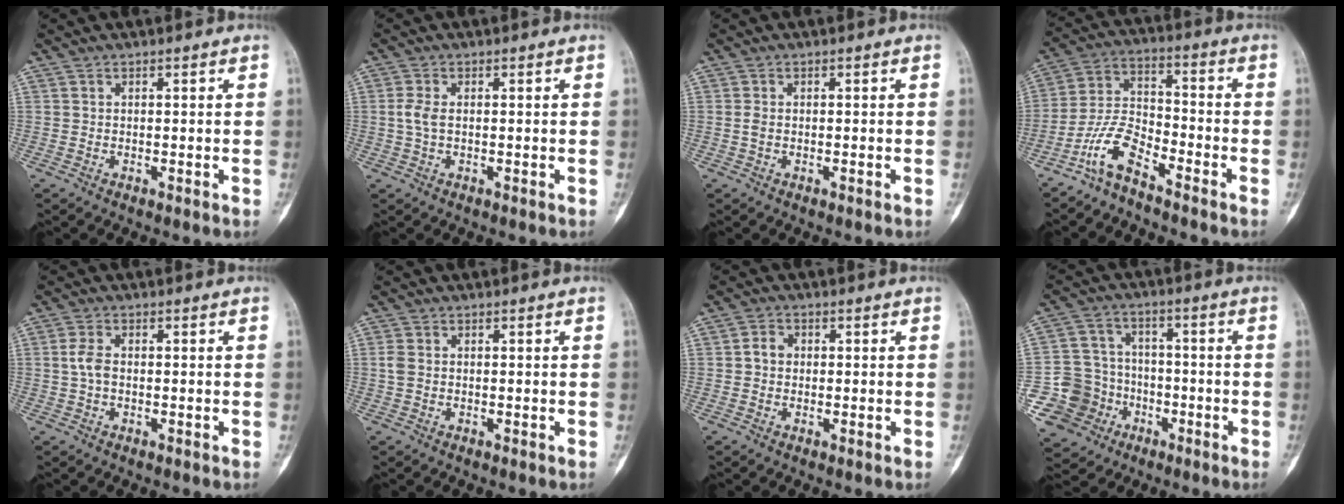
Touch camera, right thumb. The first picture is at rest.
{"total": 2.7, "force": [0.1, 1.4, 2.3], "torque": [-0.060, 0.003, -0.002]}
{"total": 1.0, "force": [-0.2, 0.5, 0.8], "torque": [-0.025, 0.001, -0.005]}
{"total": 8.3, "force": [-6.1, 2.9, 4.8], "torque": [-0.103, 0.058, -0.130]}
{"total": 3.0, "force": [-0.1, 1.7, 2.5], "torque": [-0.056, 0.007, -0.005]}
{"total": 1.6, "force": [0.0, 1.2, 1.1], "torque": [-0.035, 0.000, -0.002]}
{"total": 2.6, "force": [0.0, 2.2, 1.4], "torque": [-0.016, 0.009, -0.004]}
{"total": 12.6, "force": [-4.8, 11.3, 2.6], "torque": [-0.035, 0.053, -0.074]}